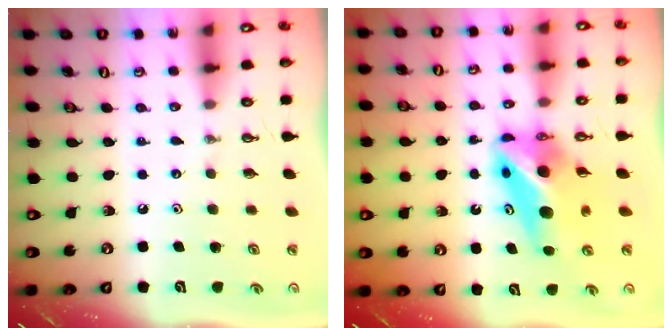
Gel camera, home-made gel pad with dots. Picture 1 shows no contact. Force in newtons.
{"total": 10.2, "press": 10.2, "slide": 0.8}